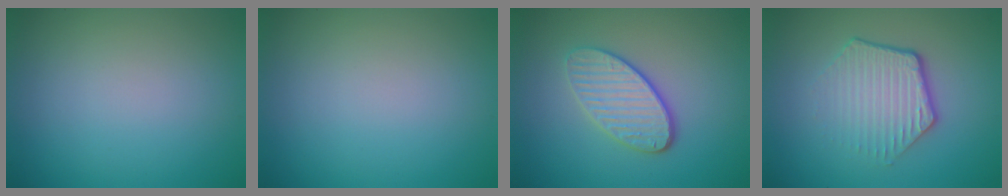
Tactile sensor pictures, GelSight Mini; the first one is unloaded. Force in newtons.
{"total": 0.0}
{"total": 3.8, "press": 3.2, "slide": 2.1}
{"total": 4.3, "press": 3.1, "slide": 2.9}